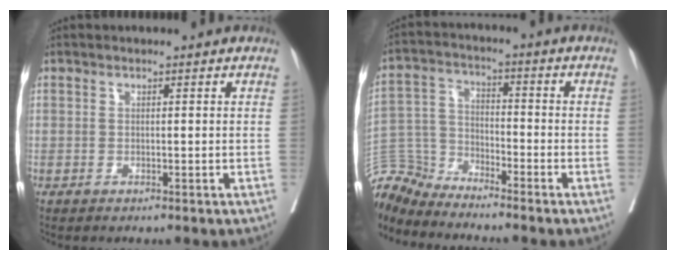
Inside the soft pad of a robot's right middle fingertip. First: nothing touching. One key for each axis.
{"total": 7.4, "fx": -7.3, "fy": 0.1, "fz": -1.1, "tx": 0.012, "ty": 0.019, "tz": -0.146}